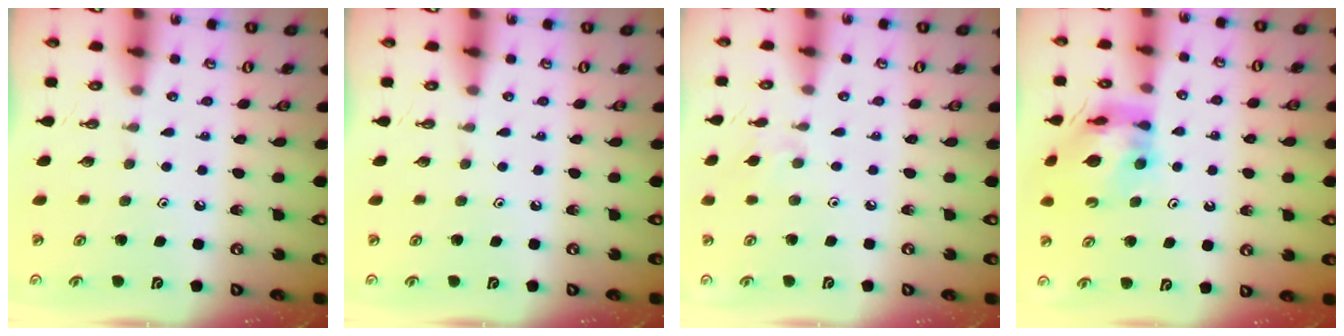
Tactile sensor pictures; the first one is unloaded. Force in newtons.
{"total": 0.0}
{"total": 5.6, "press": 5.5, "slide": 0.9}
{"total": 11.1, "press": 11.0, "slide": 1.3}